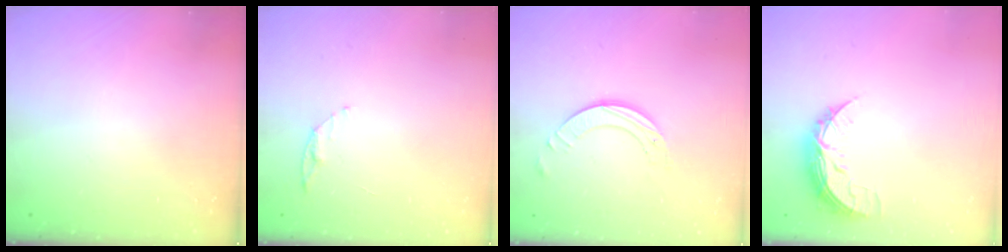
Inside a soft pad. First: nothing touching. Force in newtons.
{"total": 4.5, "press": 4.4, "slide": 0.5}
{"total": 5.8, "press": 5.8, "slide": 0.6}
{"total": 7.8, "press": 7.8, "slide": 0.4}